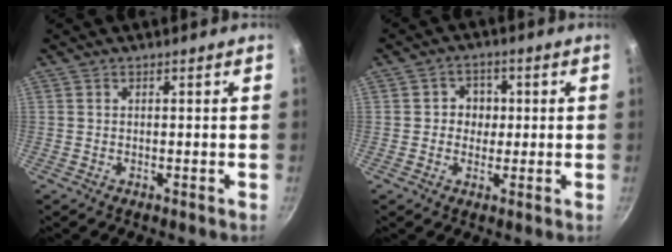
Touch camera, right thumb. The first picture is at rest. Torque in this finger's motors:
{"motor_torque": [-0.18, -0.37, -0.31, -0.08, 0.03]}